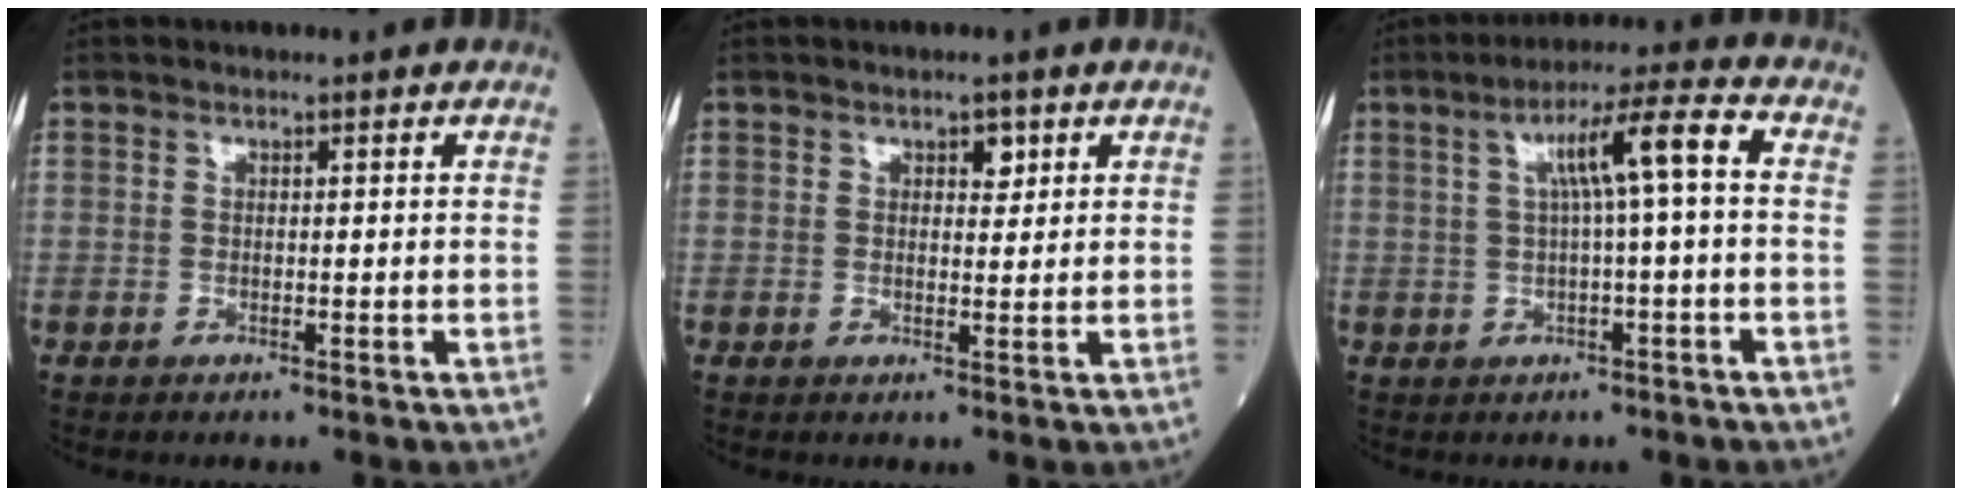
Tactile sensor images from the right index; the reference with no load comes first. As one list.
[{"total": 1.9, "force": [1.0, 1.0, 1.2], "torque": [-0.013, 0.001, 0.014]}, {"total": 7.9, "force": [1.2, 0.1, 7.8], "torque": [-0.130, 0.023, 0.019]}]